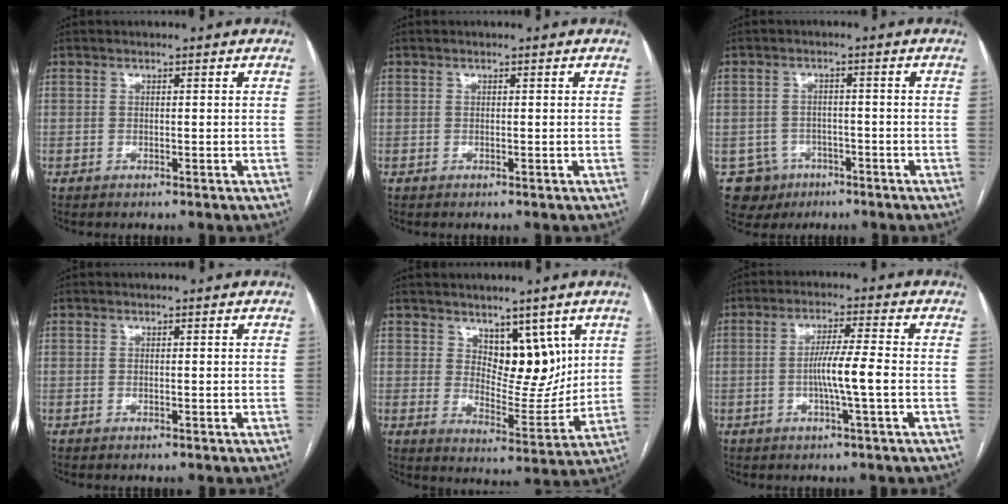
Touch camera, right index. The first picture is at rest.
{"total": 0.0}
{"total": 6.2, "force": [-2.9, 5.5, 0.2], "torque": [-0.001, 0.009, -0.037]}
{"total": 0.0}
{"total": 8.4, "force": [4.4, 4.4, 5.7], "torque": [-0.076, -0.005, 0.081]}
{"total": 4.2, "force": [-0.8, -0.2, 4.1], "torque": [-0.073, -0.001, -0.016]}